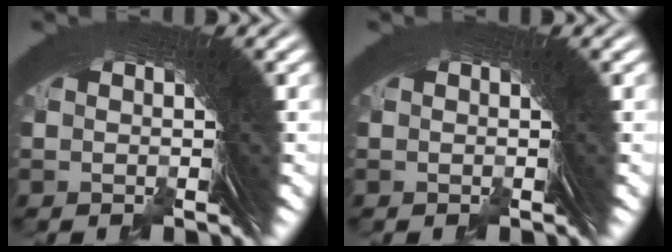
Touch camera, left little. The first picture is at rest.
{"total": 0.0}